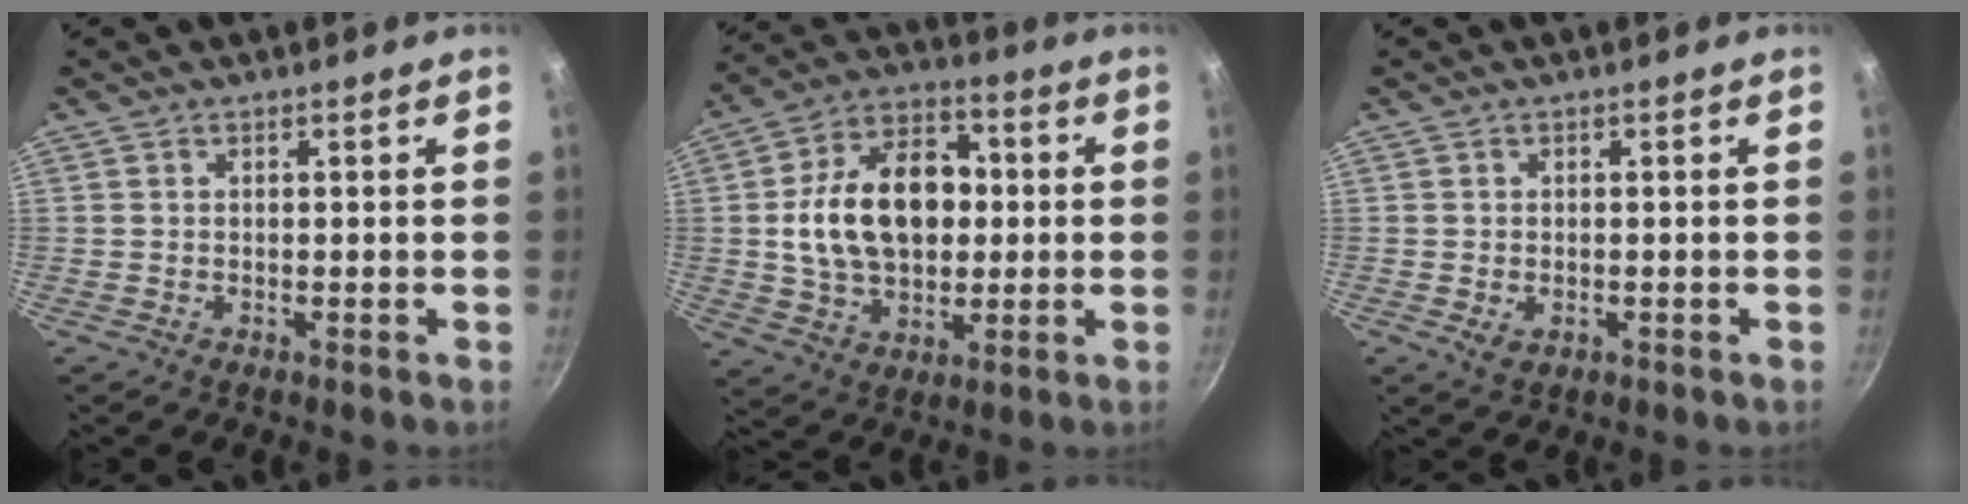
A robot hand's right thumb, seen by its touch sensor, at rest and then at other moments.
{"total": 19.3, "force": [1.1, 13.2, 14.0], "torque": [-0.205, 0.025, 0.015]}
{"total": 2.3, "force": [-0.6, 1.7, 1.5], "torque": [-0.023, -0.004, -0.006]}